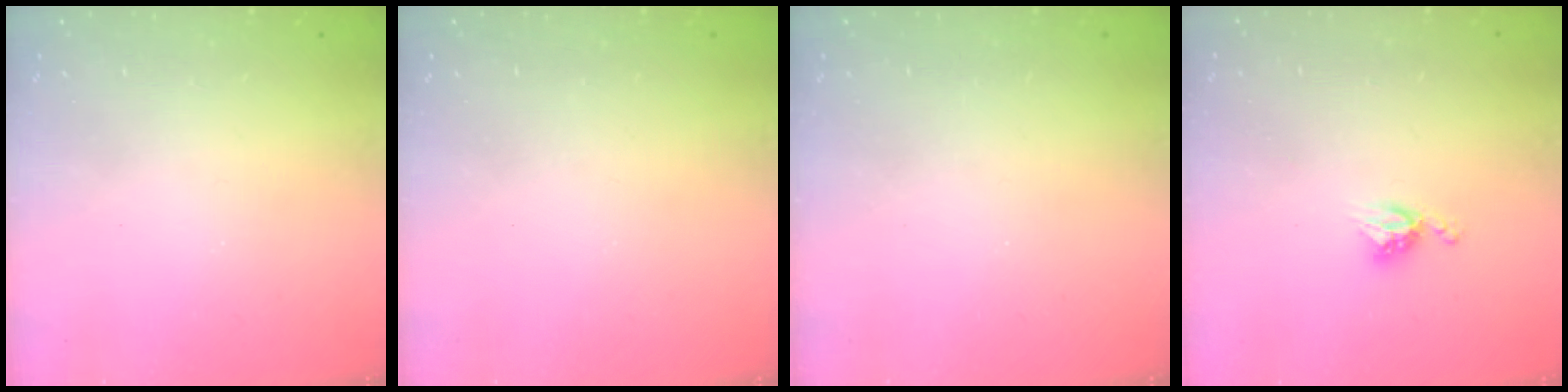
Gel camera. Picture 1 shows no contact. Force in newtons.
{"total": 0.0}
{"total": 0.0}
{"total": 5.1, "press": 5.1, "slide": 0.5}